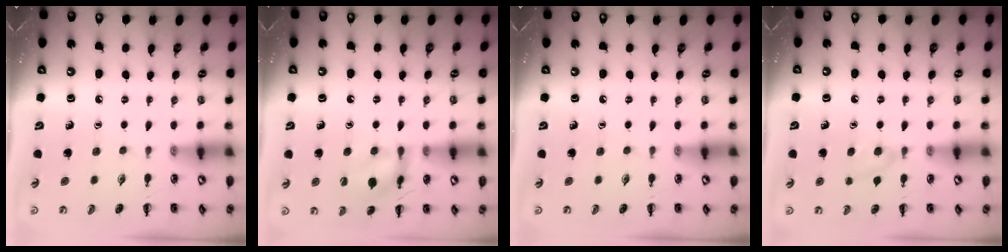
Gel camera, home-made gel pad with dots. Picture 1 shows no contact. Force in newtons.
{"total": 13.1, "press": 13.0, "slide": 1.7}
{"total": 0.0}
{"total": 4.7, "press": 4.4, "slide": 1.7}